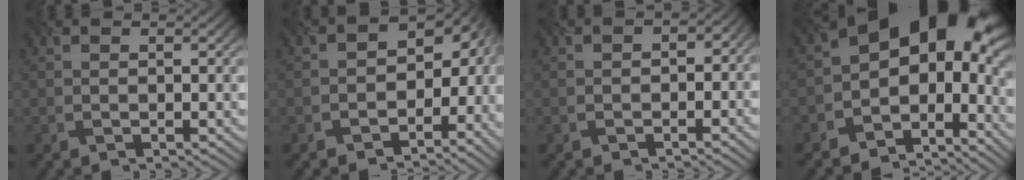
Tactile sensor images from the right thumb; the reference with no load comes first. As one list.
[{"total": 9.1, "force": [-3.5, 5.6, 6.4], "torque": [-0.073, -0.018, -0.042]}, {"total": 1.9, "force": [-1.4, 1.0, 0.8], "torque": [-0.012, -0.001, -0.019]}, {"total": 14.2, "force": [-1.2, 9.4, 10.6], "torque": [-0.139, -0.011, -0.002]}]